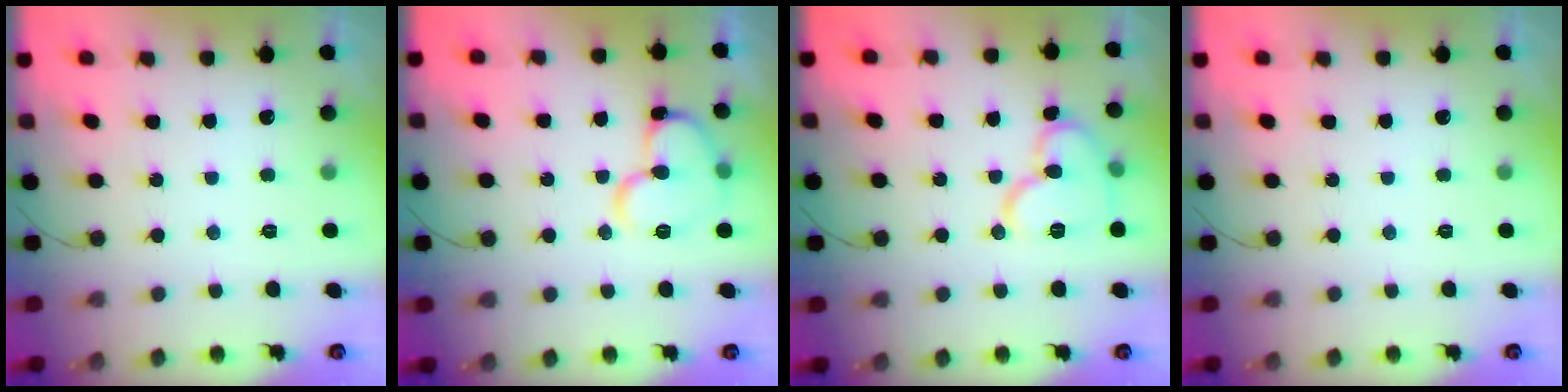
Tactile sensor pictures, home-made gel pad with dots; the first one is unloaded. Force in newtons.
{"total": 12.5, "press": 12.3, "slide": 1.9}
{"total": 12.0, "press": 11.9, "slide": 0.9}
{"total": 0.0}